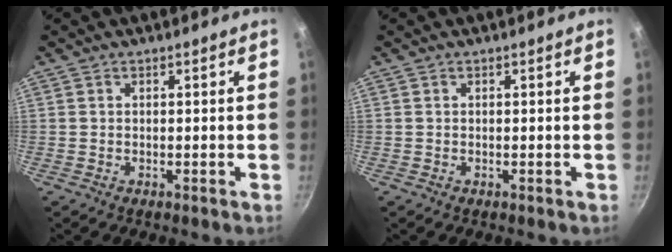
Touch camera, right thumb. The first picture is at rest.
{"total": 0.0}